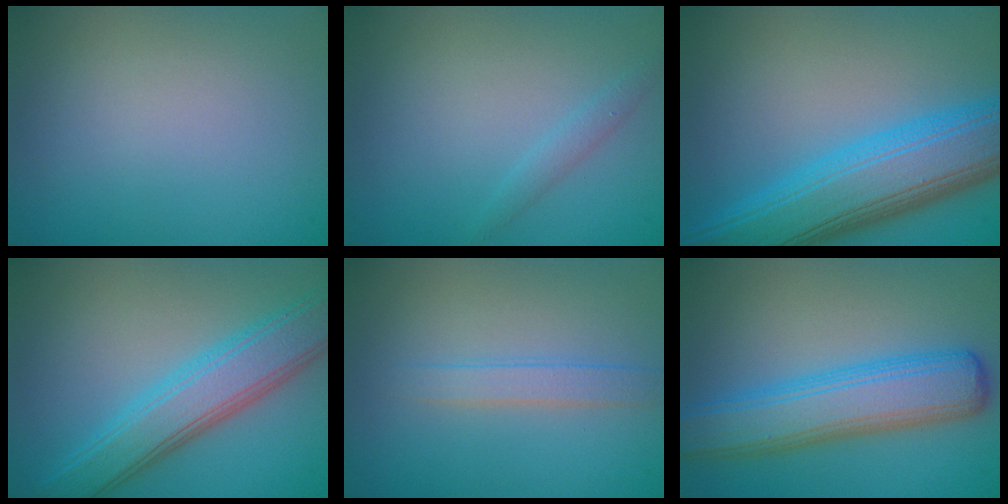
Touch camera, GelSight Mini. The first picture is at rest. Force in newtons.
{"total": 1.1, "press": 1.1, "slide": 0.0}
{"total": 10.2, "press": 10.2, "slide": 0.2}
{"total": 6.3, "press": 6.3, "slide": 0.4}
{"total": 1.8, "press": 1.8, "slide": 0.1}
{"total": 7.0, "press": 7.0, "slide": 0.1}